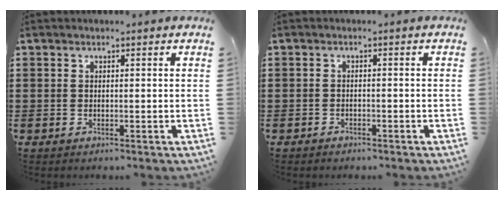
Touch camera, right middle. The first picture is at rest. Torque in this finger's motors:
{"motor_torque": [-0.81, 0.66, -0.50, -0.21]}